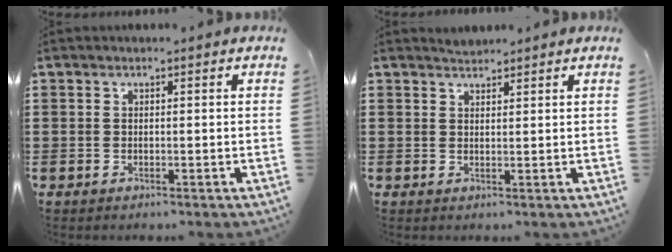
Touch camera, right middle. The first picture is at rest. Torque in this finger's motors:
{"motor_torque": [0.00, 0.00, 0.00, 0.00]}